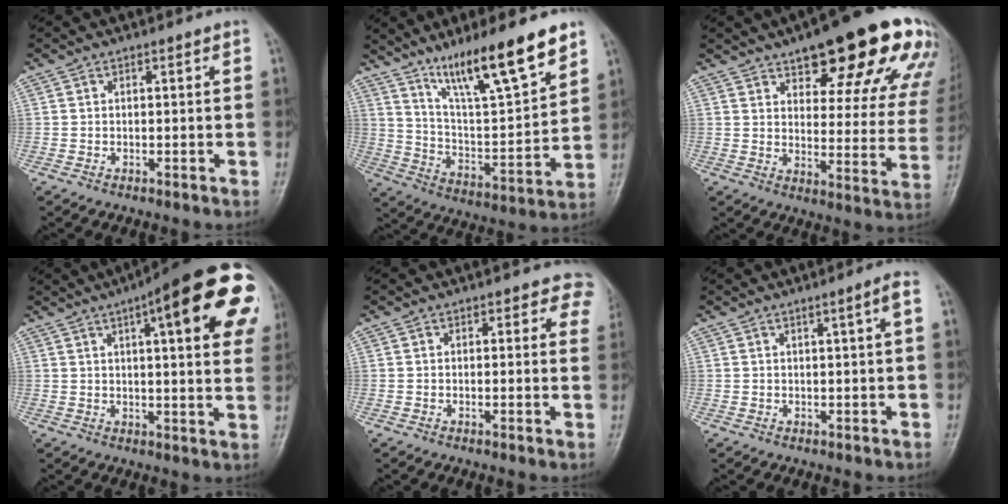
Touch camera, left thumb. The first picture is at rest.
{"total": 18.5, "force": [12.7, 3.1, 13.0], "torque": [-0.194, -0.069, 0.225]}
{"total": 24.5, "force": [15.2, 8.0, 17.5], "torque": [-0.187, -0.045, 0.194]}
{"total": 23.7, "force": [9.3, 6.2, 20.9], "torque": [-0.240, 0.006, 0.116]}
{"total": 4.3, "force": [2.8, 2.6, 2.0], "torque": [0.017, -0.007, 0.014]}
{"total": 2.6, "force": [0.8, -0.3, 2.4], "torque": [-0.040, -0.002, 0.015]}